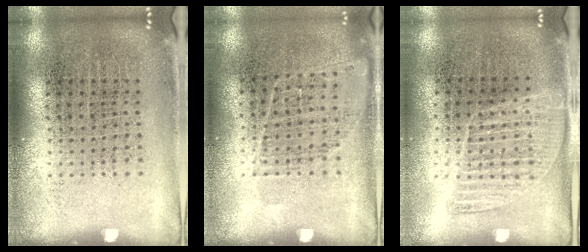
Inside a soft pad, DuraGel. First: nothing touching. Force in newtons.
{"total": 1.0, "press": 0.9, "slide": 0.6}
{"total": 1.0, "press": 0.9, "slide": 0.5}